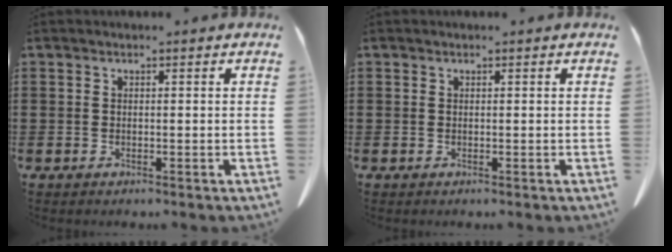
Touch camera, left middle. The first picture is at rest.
{"total": 0.0}